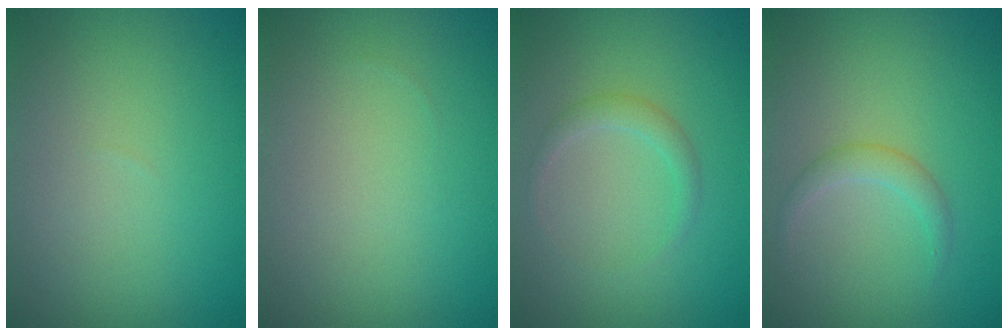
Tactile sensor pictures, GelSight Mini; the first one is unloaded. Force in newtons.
{"total": 0.0}
{"total": 1.4, "press": 1.4, "slide": 0.0}
{"total": 1.5, "press": 1.5, "slide": 0.1}